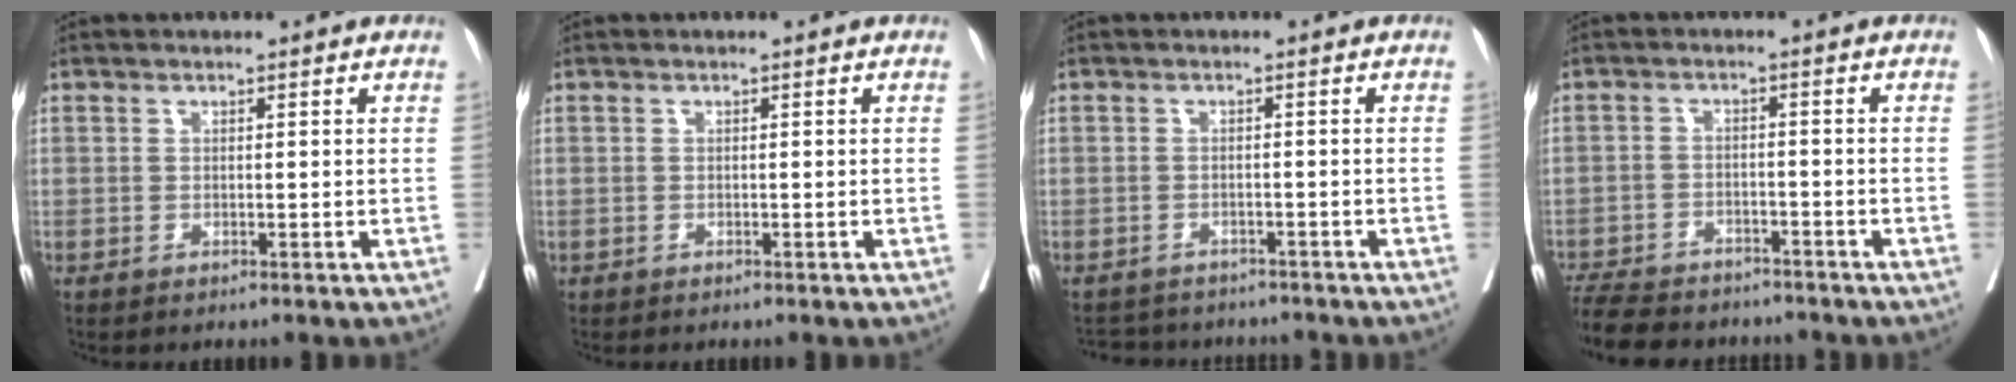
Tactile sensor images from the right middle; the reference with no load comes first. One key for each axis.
{"total": 0.0}
{"total": 7.8, "fx": -7.3, "fy": 2.5, "fz": 1.3, "tx": -0.019, "ty": 0.005, "tz": -0.090}
{"total": 13.1, "fx": -11.5, "fy": 4.1, "fz": 4.8, "tx": -0.108, "ty": -0.007, "tz": -0.167}